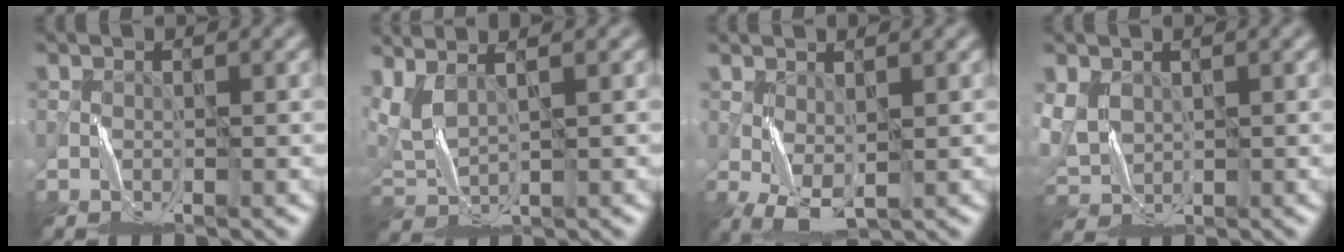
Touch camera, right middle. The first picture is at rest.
{"total": 3.5, "force": [2.4, 0.9, 2.4], "torque": [-0.076, 0.009, 0.055]}
{"total": 2.9, "force": [0.1, 1.4, 2.6], "torque": [-0.069, 0.000, 0.006]}
{"total": 3.8, "force": [1.3, 2.8, 2.2], "torque": [-0.065, -0.003, 0.030]}